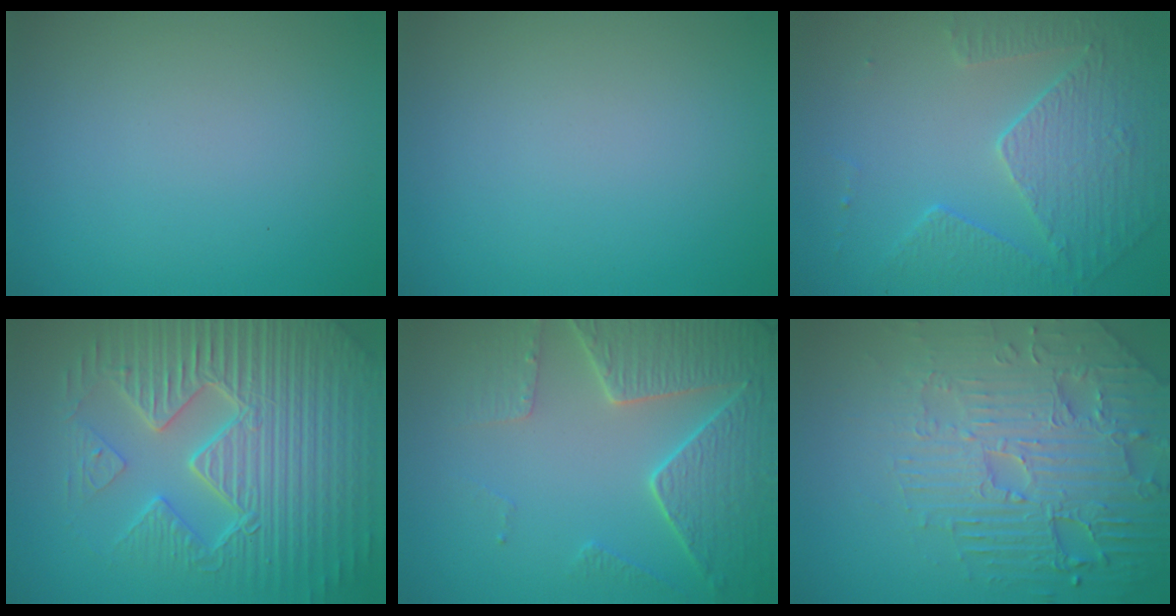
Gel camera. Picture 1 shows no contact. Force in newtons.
{"total": 0.0}
{"total": 5.1, "press": 3.7, "slide": 3.6}
{"total": 9.6, "press": 6.8, "slide": 6.8}
{"total": 6.2, "press": 5.2, "slide": 3.4}
{"total": 6.8, "press": 5.6, "slide": 3.7}